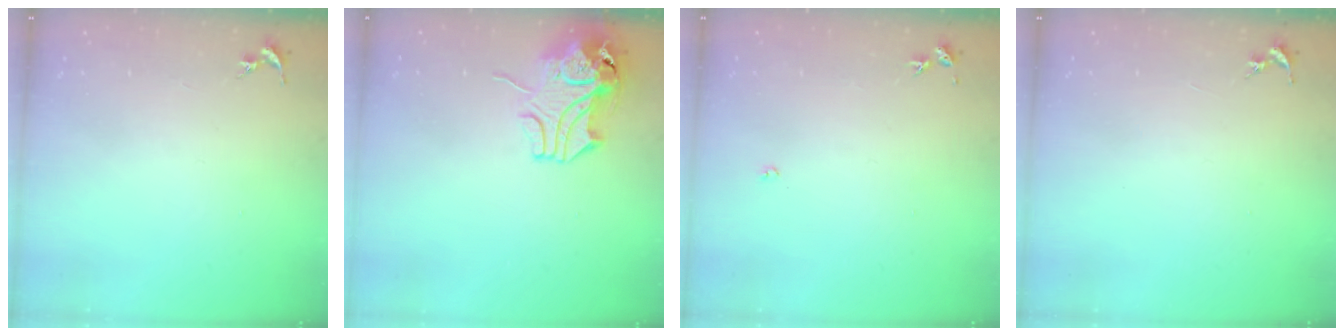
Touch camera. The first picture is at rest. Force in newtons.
{"total": 10.6, "press": 10.5, "slide": 1.8}
{"total": 2.7, "press": 2.7, "slide": 0.5}
{"total": 0.0}